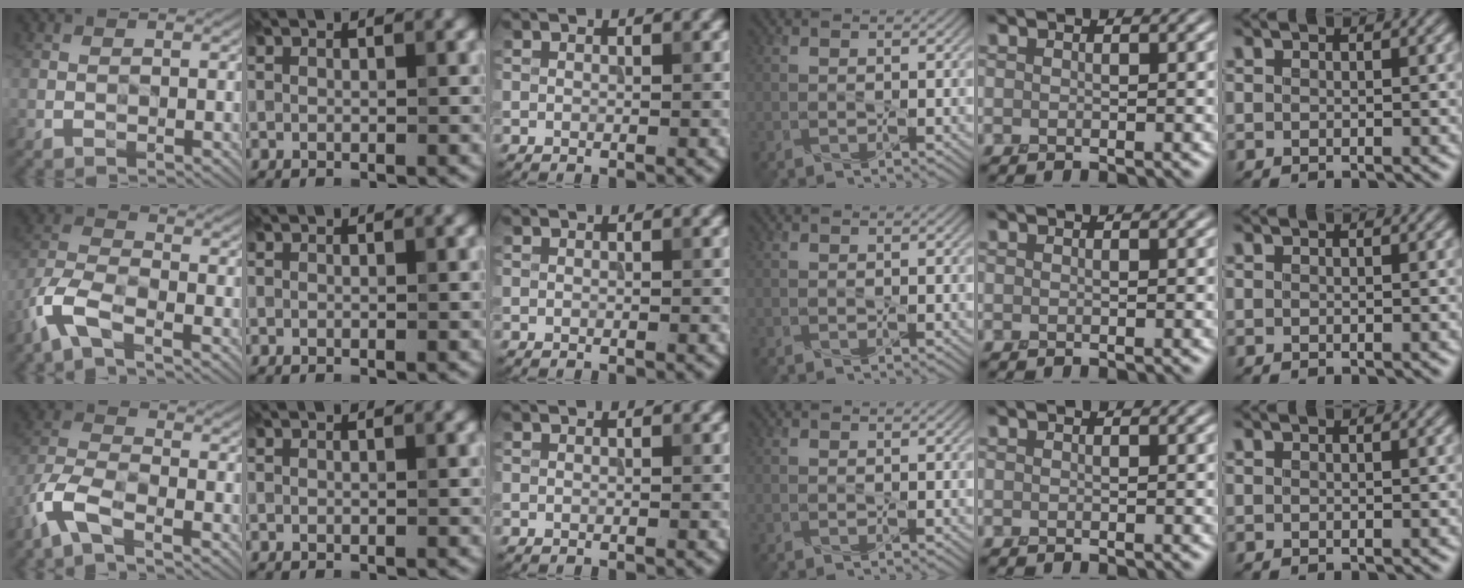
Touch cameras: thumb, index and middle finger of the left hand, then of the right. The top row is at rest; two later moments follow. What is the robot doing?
{"motion": "wipe", "object": "whiteboard"}